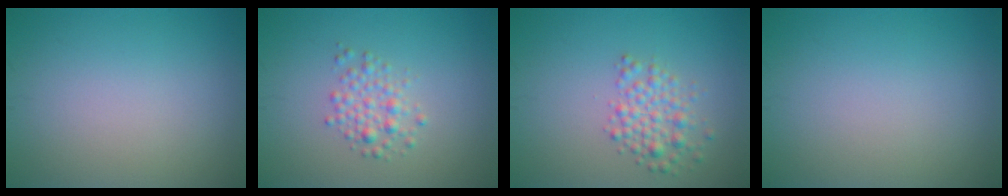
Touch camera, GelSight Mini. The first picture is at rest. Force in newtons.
{"total": 2.2, "press": 2.2, "slide": 0.1}
{"total": 2.8, "press": 2.8, "slide": 0.0}
{"total": 0.0}